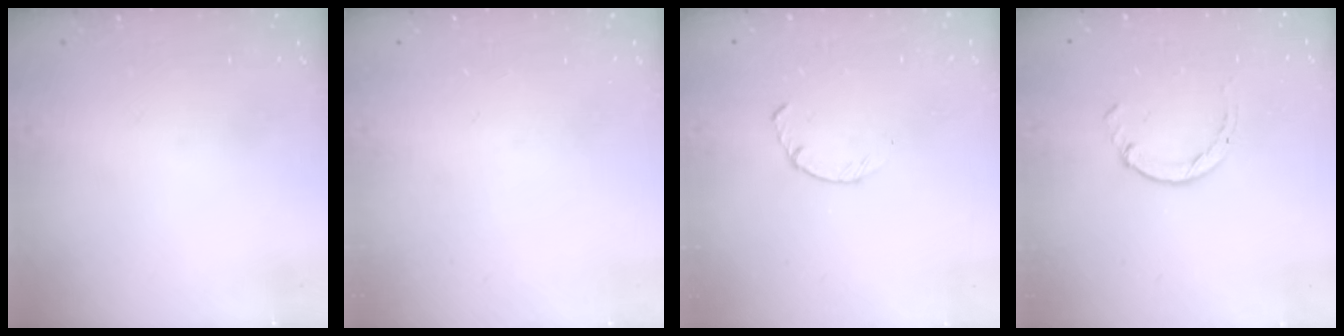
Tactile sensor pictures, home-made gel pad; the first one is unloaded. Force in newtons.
{"total": 0.0}
{"total": 2.4, "press": 2.3, "slide": 0.4}
{"total": 1.7, "press": 1.7, "slide": 0.3}